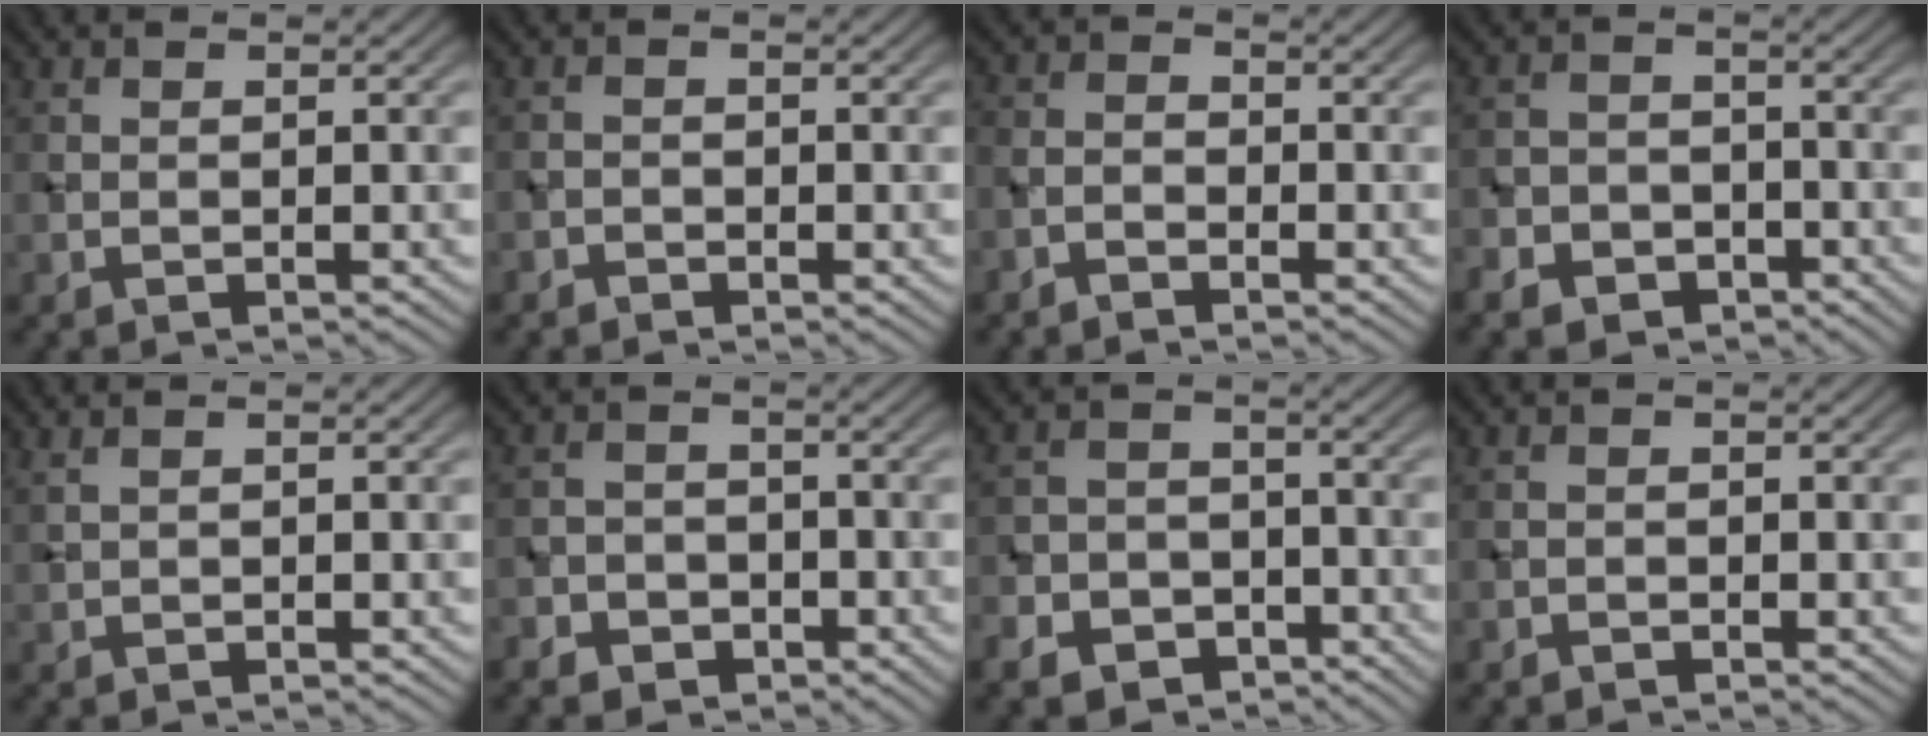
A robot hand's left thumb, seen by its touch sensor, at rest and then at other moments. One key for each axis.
{"total": 1.1, "fx": -0.9, "fy": 0.6, "fz": 0.3, "tx": -0.003, "ty": -0.001, "tz": -0.020}
{"total": 2.1, "fx": -1.7, "fy": 1.0, "fz": 0.7, "tx": -0.015, "ty": 0.003, "tz": -0.042}
{"total": 5.7, "fx": -4.0, "fy": 3.6, "fz": 1.8, "tx": -0.029, "ty": -0.005, "tz": -0.076}
{"total": 0.9, "fx": 0.6, "fy": 0.3, "fz": 0.6, "tx": -0.021, "ty": 0.003, "tz": 0.016}
{"total": 4.7, "fx": -3.1, "fy": 3.3, "fz": 1.0, "tx": -0.003, "ty": -0.002, "tz": -0.060}
{"total": 7.4, "fx": -5.1, "fy": 4.9, "fz": 2.3, "tx": -0.047, "ty": -0.013, "tz": -0.096}
{"total": 0.5, "fx": -0.4, "fy": 0.4, "fz": 0.1, "tx": 0.002, "ty": -0.003, "tz": -0.007}